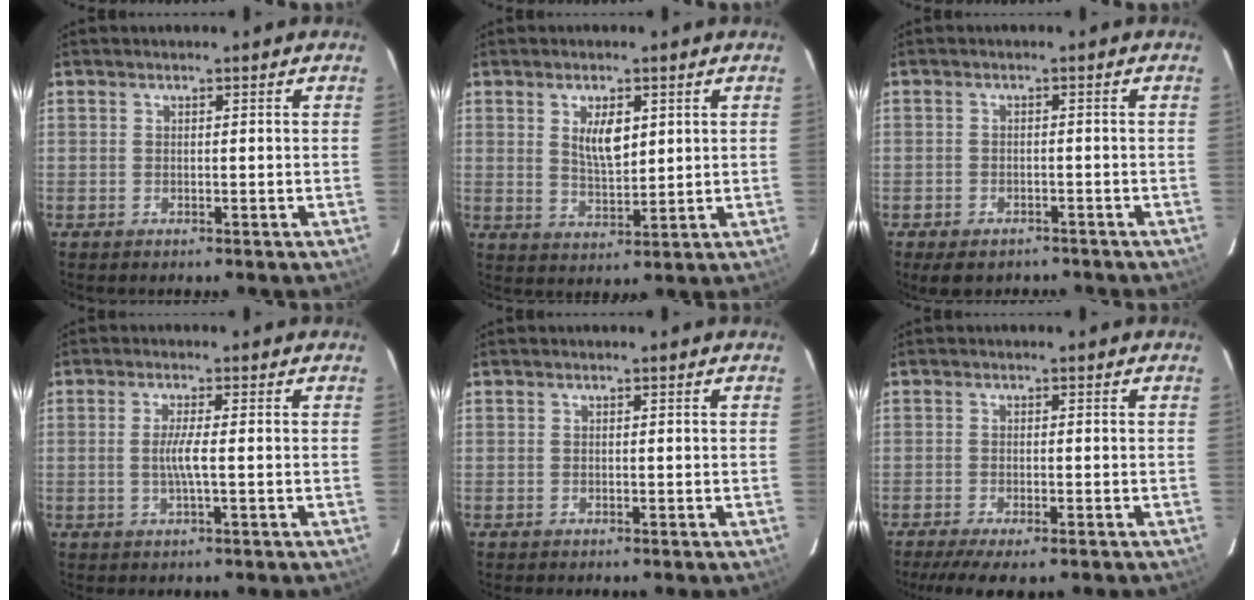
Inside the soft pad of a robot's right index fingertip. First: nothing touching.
{"total": 6.0, "force": [2.1, 2.8, 4.9], "torque": [-0.082, -0.003, 0.042]}
{"total": 6.2, "force": [-4.8, 3.0, 2.6], "torque": [-0.061, -0.010, -0.066]}
{"total": 3.2, "force": [-0.5, -0.3, 3.2], "torque": [-0.062, -0.005, -0.010]}
{"total": 0.0}
{"total": 6.7, "force": [-4.9, 1.3, 4.4], "torque": [-0.098, -0.027, -0.080]}